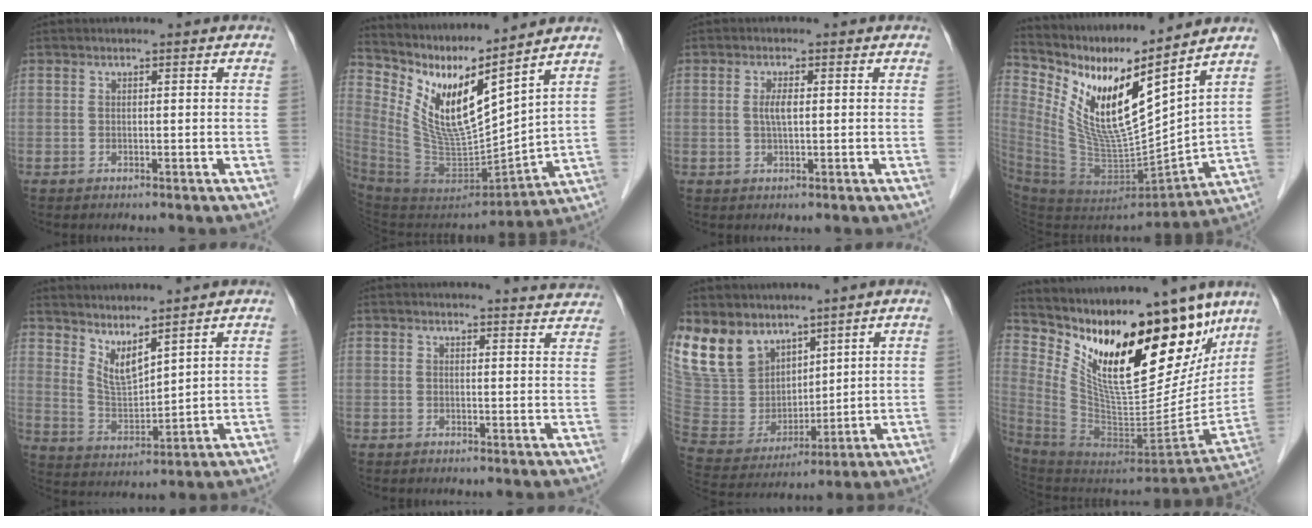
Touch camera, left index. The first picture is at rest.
{"total": 16.8, "force": [10.8, 2.9, 12.5], "torque": [-0.244, -0.016, 0.215]}
{"total": 2.4, "force": [0.3, 0.7, 2.3], "torque": [-0.048, -0.001, 0.006]}
{"total": 18.3, "force": [11.7, 3.0, 13.8], "torque": [-0.265, -0.015, 0.227]}
{"total": 5.9, "force": [5.0, 0.9, 3.0], "torque": [-0.073, -0.011, 0.112]}
{"total": 7.5, "force": [7.4, 0.3, 0.7], "torque": [0.001, -0.016, 0.062]}
{"total": 12.9, "force": [9.8, 7.5, 3.8], "torque": [-0.112, 0.017, 0.212]}
{"total": 28.7, "force": [17.8, 9.9, 20.2], "torque": [-0.335, -0.014, 0.296]}